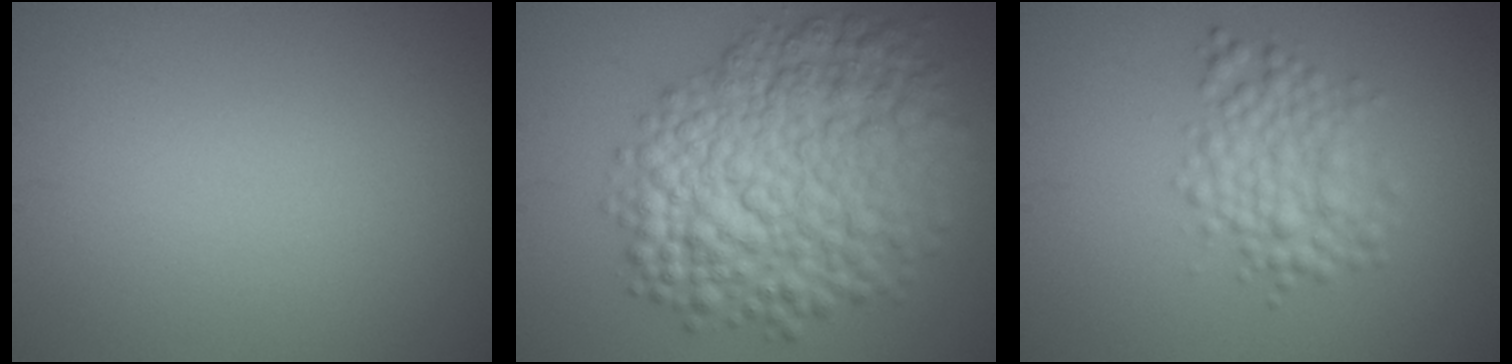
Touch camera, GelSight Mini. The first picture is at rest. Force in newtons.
{"total": 11.3, "press": 11.3, "slide": 0.3}
{"total": 3.8, "press": 3.8, "slide": 0.0}